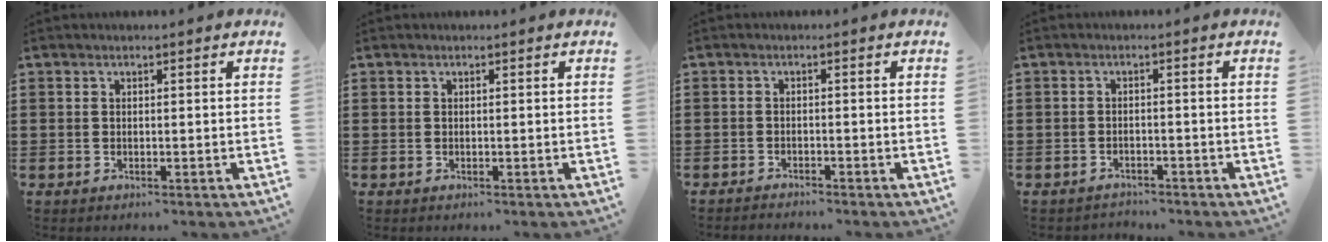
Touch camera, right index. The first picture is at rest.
{"total": 0.0}
{"total": 1.2, "force": [-1.2, 0.1, 0.0], "torque": [-0.004, 0.002, -0.025]}
{"total": 1.5, "force": [-1.5, 0.2, -0.1], "torque": [-0.006, -0.002, -0.032]}